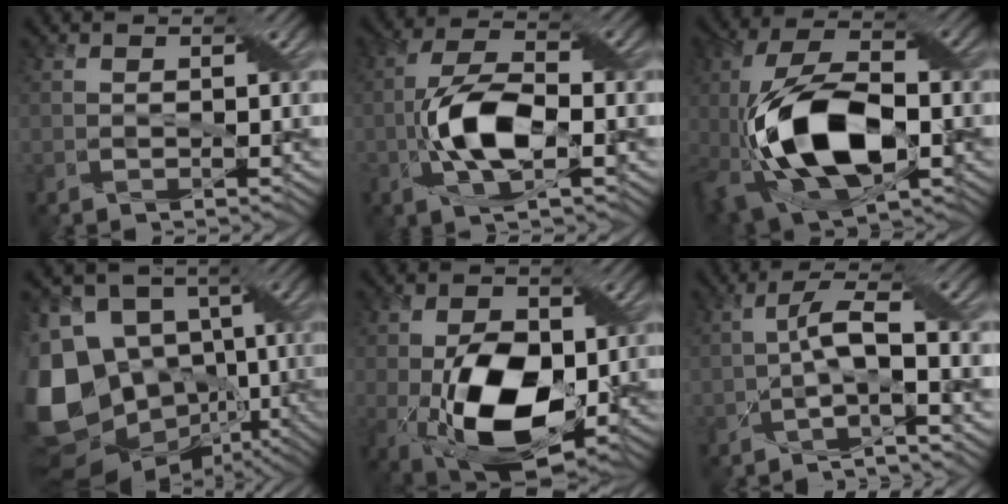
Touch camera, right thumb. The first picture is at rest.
{"total": 9.3, "force": [-2.4, 3.9, 8.0], "torque": [-0.171, 0.010, -0.048]}
{"total": 16.3, "force": [-3.9, 8.5, 13.4], "torque": [-0.268, -0.003, -0.082]}
{"total": 20.3, "force": [-3.2, 16.6, 11.3], "torque": [-0.277, -0.017, -0.031]}
{"total": 13.5, "force": [-2.5, 7.7, 10.8], "torque": [-0.191, -0.015, -0.048]}
{"total": 4.9, "force": [-1.5, 0.8, 4.6], "torque": [-0.089, 0.013, -0.035]}